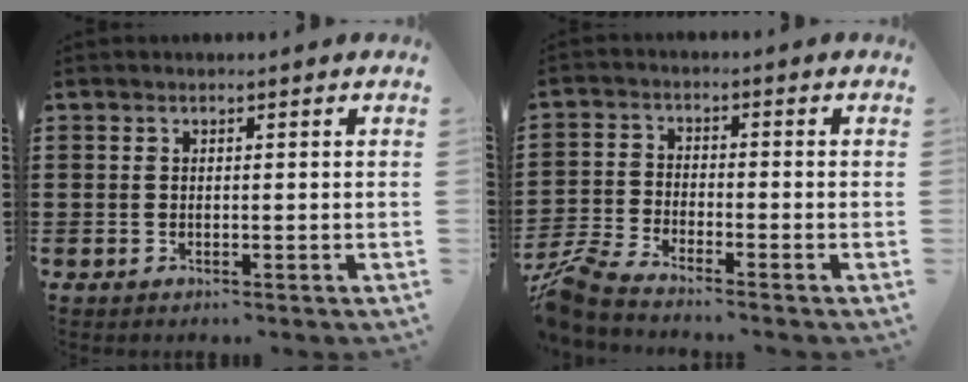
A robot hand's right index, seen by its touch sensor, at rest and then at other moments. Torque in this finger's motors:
{"motor_torque": [2.14, 0.00, 0.86, 0.21]}